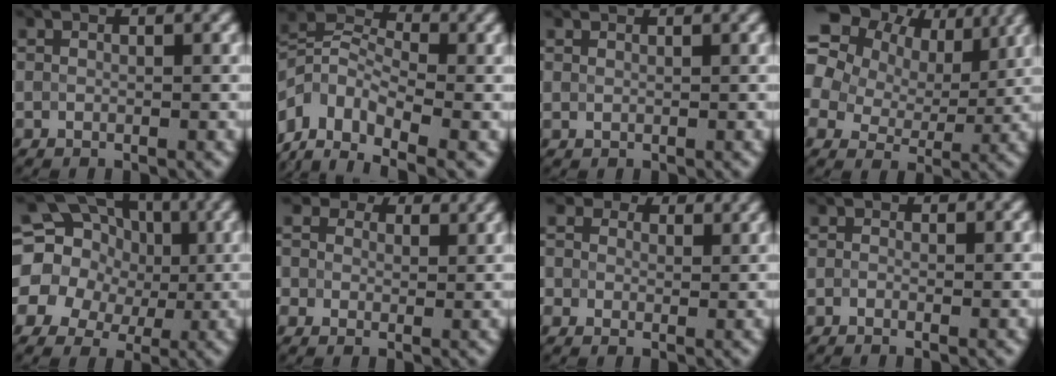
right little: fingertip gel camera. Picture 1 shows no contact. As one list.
[{"total": 7.2, "force": [-3.8, 4.4, 4.2], "torque": [-0.077, 0.011, -0.095]}, {"total": 1.2, "force": [1.2, 0.4, 0.2], "torque": [-0.012, 0.000, 0.019]}, {"total": 19.3, "force": [9.2, 13.6, 10.3], "torque": [-0.225, 0.042, 0.139]}, {"total": 13.3, "force": [1.8, 11.7, 6.0], "torque": [-0.144, 0.034, 0.000]}, {"total": 7.7, "force": [4.4, 5.6, 3.1], "torque": [-0.082, 0.029, 0.050]}, {"total": 6.7, "force": [3.8, 4.8, 2.6], "torque": [-0.070, 0.023, 0.038]}, {"total": 0.6, "force": [-0.3, 0.3, 0.5], "torque": [-0.011, -0.007, -0.010]}]